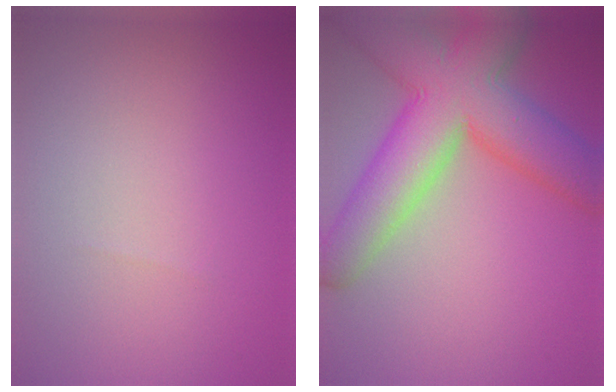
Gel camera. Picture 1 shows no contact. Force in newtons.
{"total": 11.7, "press": 11.7, "slide": 0.6}